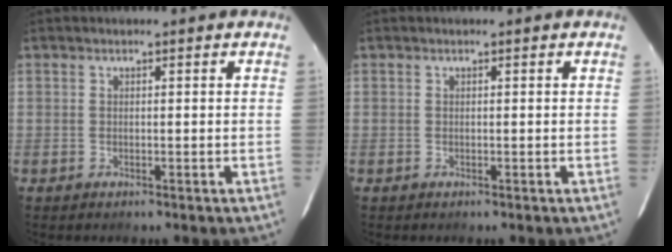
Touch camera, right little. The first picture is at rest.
{"total": 0.0}